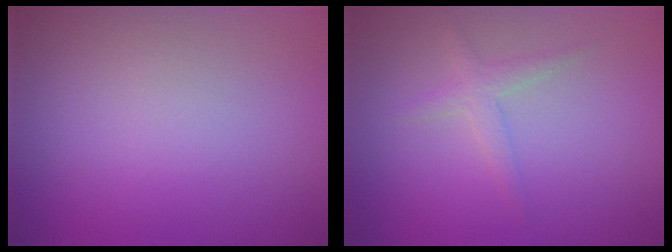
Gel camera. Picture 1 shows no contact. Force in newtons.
{"total": 1.6, "press": 1.6, "slide": 0.0}